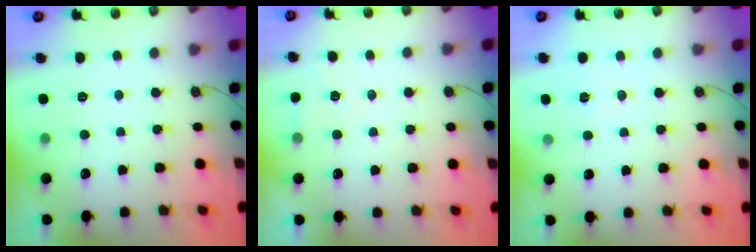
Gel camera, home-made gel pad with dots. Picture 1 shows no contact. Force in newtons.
{"total": 4.6, "press": 3.9, "slide": 2.3}
{"total": 6.2, "press": 4.4, "slide": 4.4}